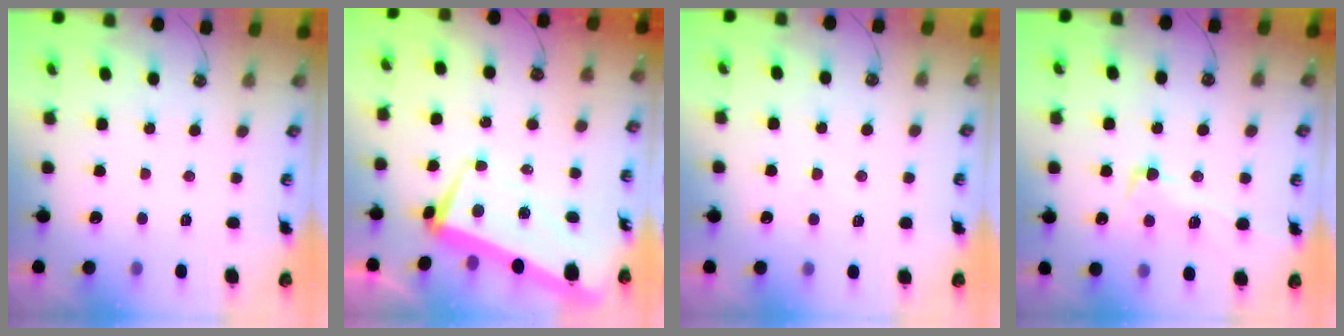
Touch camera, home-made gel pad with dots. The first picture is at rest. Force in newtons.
{"total": 3.8, "press": 3.1, "slide": 2.1}
{"total": 5.0, "press": 5.0, "slide": 0.5}
{"total": 4.4, "press": 4.2, "slide": 1.3}